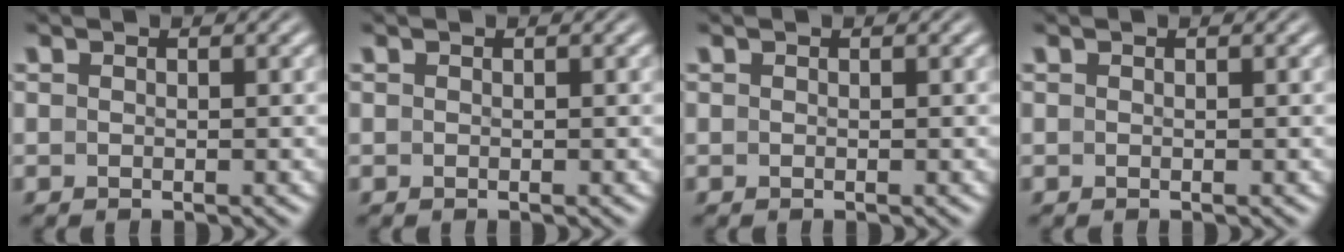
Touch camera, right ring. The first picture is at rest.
{"total": 0.0}
{"total": 0.0}
{"total": 0.0}